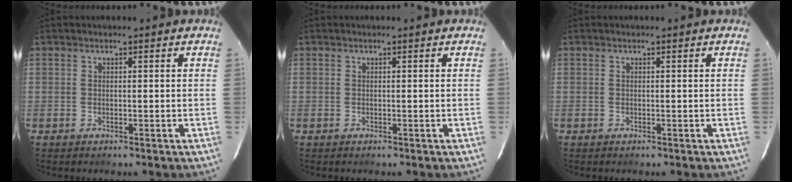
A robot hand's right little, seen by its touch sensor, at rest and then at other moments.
{"total": 0.0}
{"total": 0.0}